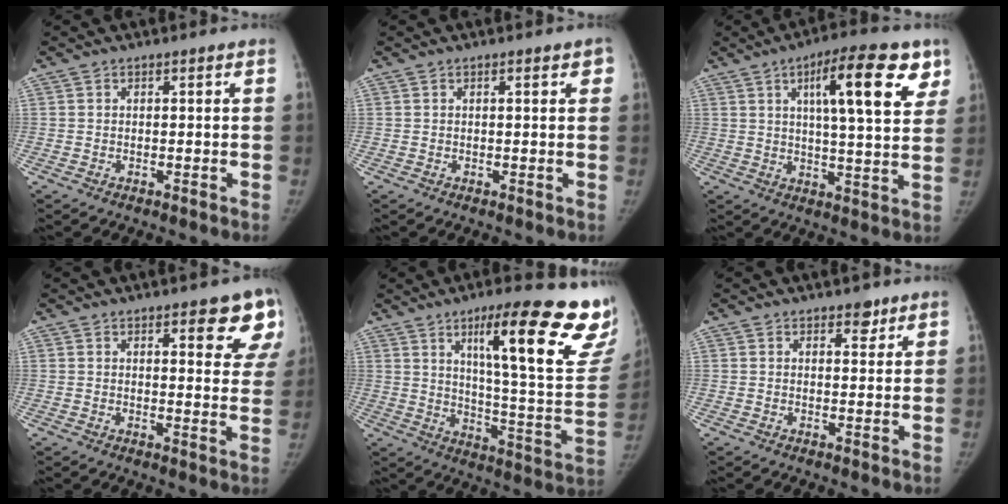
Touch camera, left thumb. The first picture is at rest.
{"total": 2.0, "force": [0.9, 0.7, 1.7], "torque": [-0.014, 0.001, 0.008]}
{"total": 16.7, "force": [7.3, 4.8, 14.2], "torque": [-0.177, -0.019, 0.102]}
{"total": 10.3, "force": [5.8, 3.6, 7.7], "torque": [-0.053, -0.028, 0.063]}
{"total": 27.2, "force": [17.0, 4.5, 20.7], "torque": [-0.231, -0.086, 0.238]}
{"total": 2.7, "force": [1.8, 1.5, 1.2], "torque": [0.000, -0.011, 0.026]}